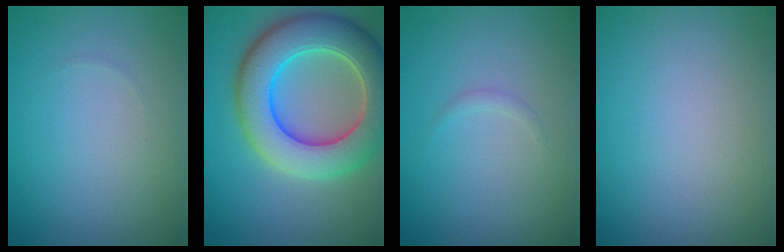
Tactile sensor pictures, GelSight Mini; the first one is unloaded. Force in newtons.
{"total": 10.2, "press": 10.2, "slide": 0.7}
{"total": 0.5, "press": 0.5, "slide": 0.0}
{"total": 0.0}